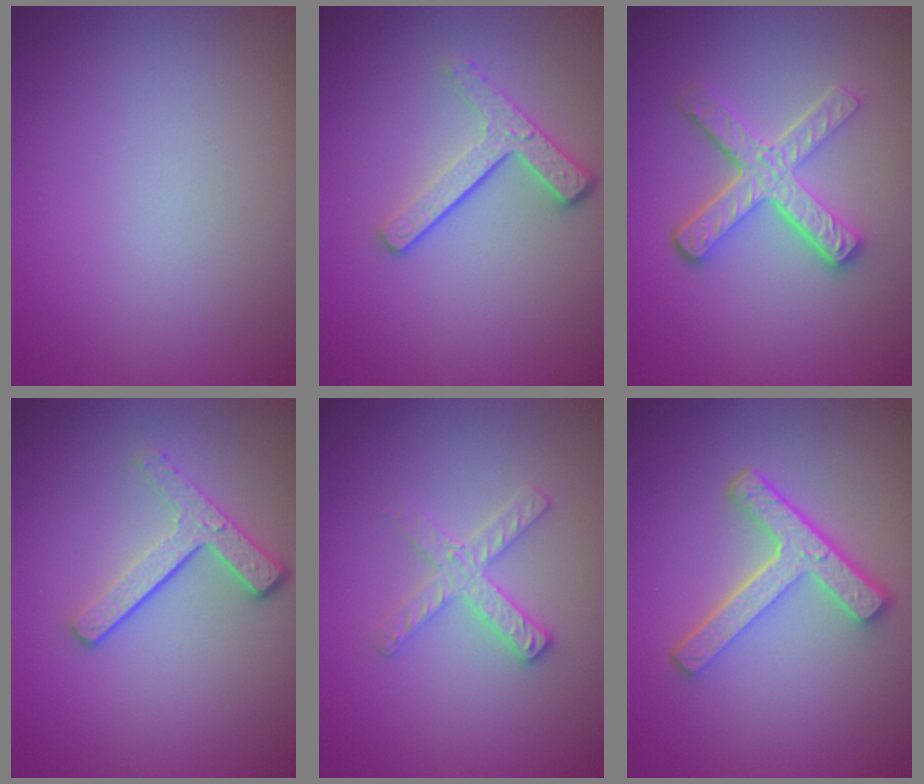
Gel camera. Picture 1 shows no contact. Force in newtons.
{"total": 3.5, "press": 2.5, "slide": 2.4}
{"total": 4.7, "press": 3.5, "slide": 3.2}
{"total": 3.5, "press": 2.5, "slide": 2.4}
{"total": 2.6, "press": 2.5, "slide": 0.4}
{"total": 4.4, "press": 3.2, "slide": 3.0}